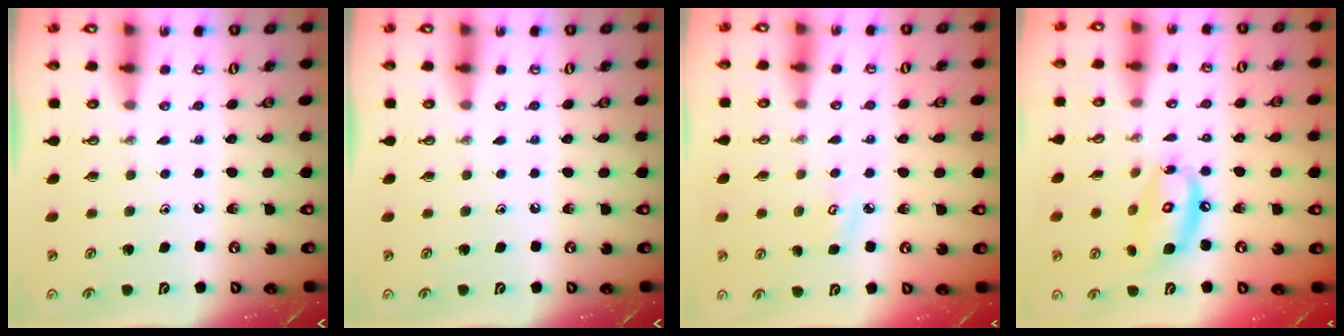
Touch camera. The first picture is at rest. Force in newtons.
{"total": 0.0}
{"total": 3.4, "press": 3.4, "slide": 0.3}
{"total": 13.5, "press": 13.5, "slide": 1.3}